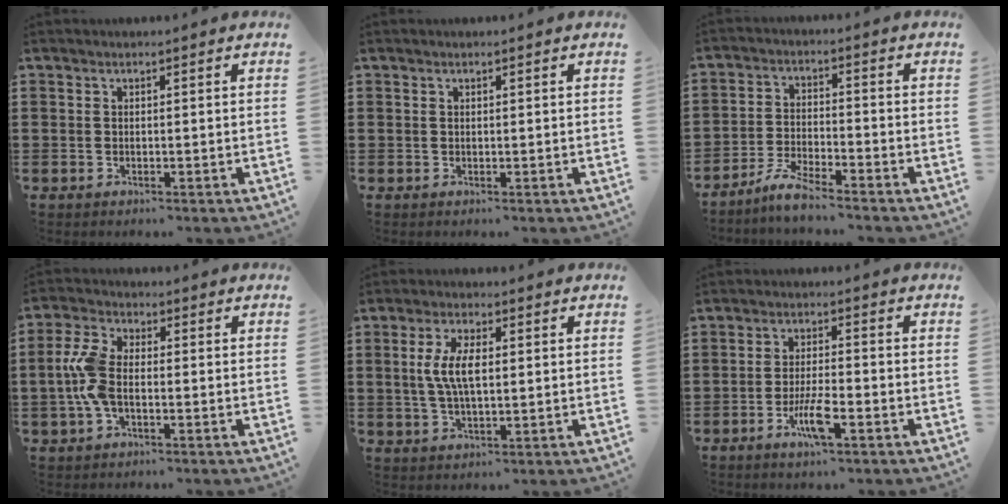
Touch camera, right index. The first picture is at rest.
{"total": 0.0}
{"total": 4.9, "force": [-4.5, 0.1, 2.0], "torque": [-0.049, -0.005, -0.088]}
{"total": 7.1, "force": [-0.9, 3.8, 5.9], "torque": [-0.155, -0.005, -0.026]}
{"total": 6.4, "force": [0.6, 2.6, 5.8], "torque": [-0.129, 0.004, 0.003]}
{"total": 5.6, "force": [-2.7, 1.1, 4.8], "torque": [-0.104, -0.008, -0.054]}